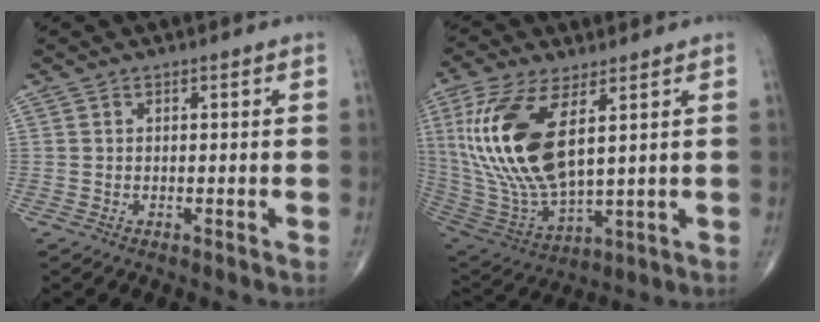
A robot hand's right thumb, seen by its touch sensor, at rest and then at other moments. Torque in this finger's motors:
{"motor_torque": [-0.78, 1.82, 1.91, 0.86, 0.74]}